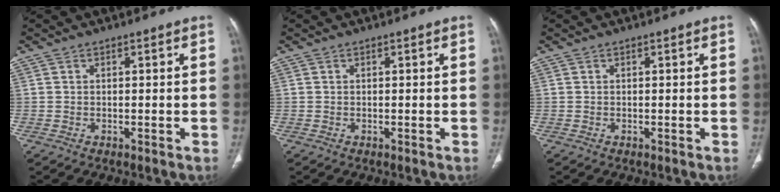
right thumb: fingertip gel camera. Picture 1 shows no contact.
{"total": 0.0}
{"total": 0.0}